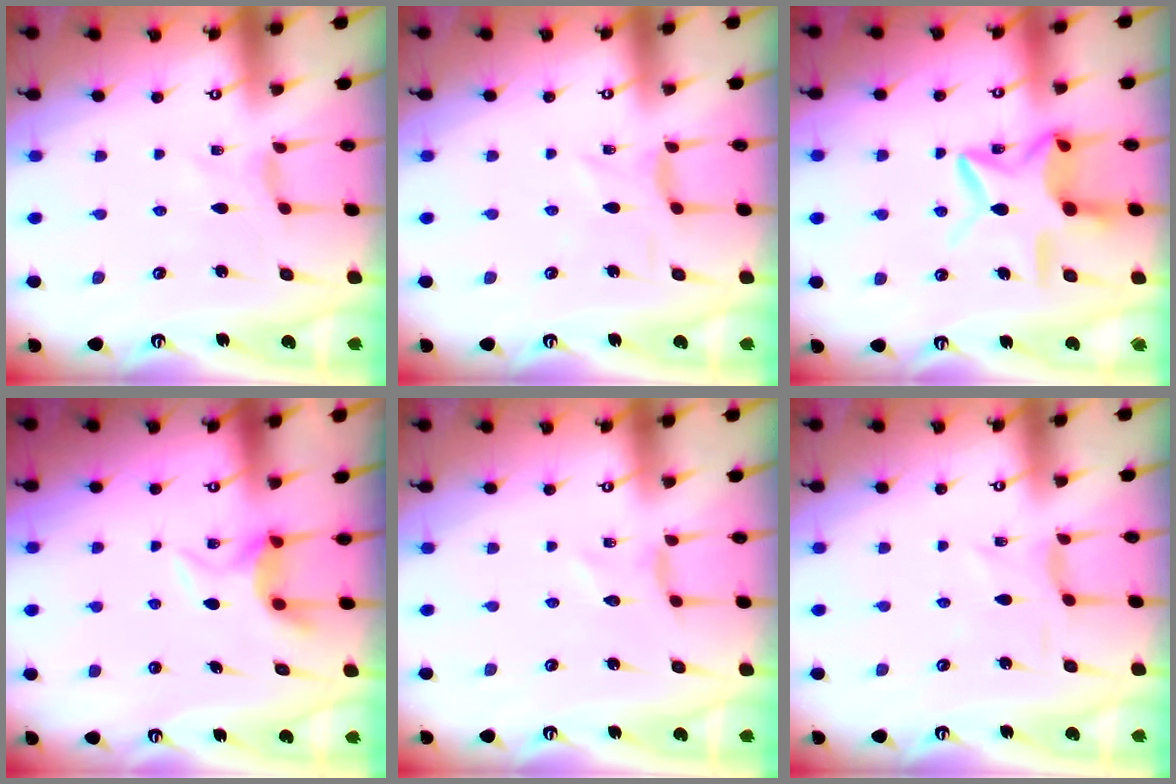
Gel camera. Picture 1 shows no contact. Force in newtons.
{"total": 1.0, "press": 0.9, "slide": 0.4}
{"total": 13.5, "press": 13.5, "slide": 1.1}
{"total": 6.4, "press": 6.4, "slide": 0.3}
{"total": 0.0}
{"total": 1.9, "press": 1.8, "slide": 0.5}